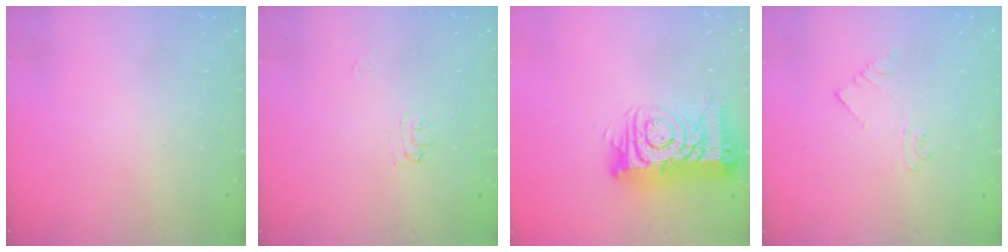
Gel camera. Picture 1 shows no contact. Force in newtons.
{"total": 5.5, "press": 5.5, "slide": 0.7}
{"total": 14.6, "press": 14.5, "slide": 1.7}
{"total": 2.5, "press": 2.5, "slide": 0.2}